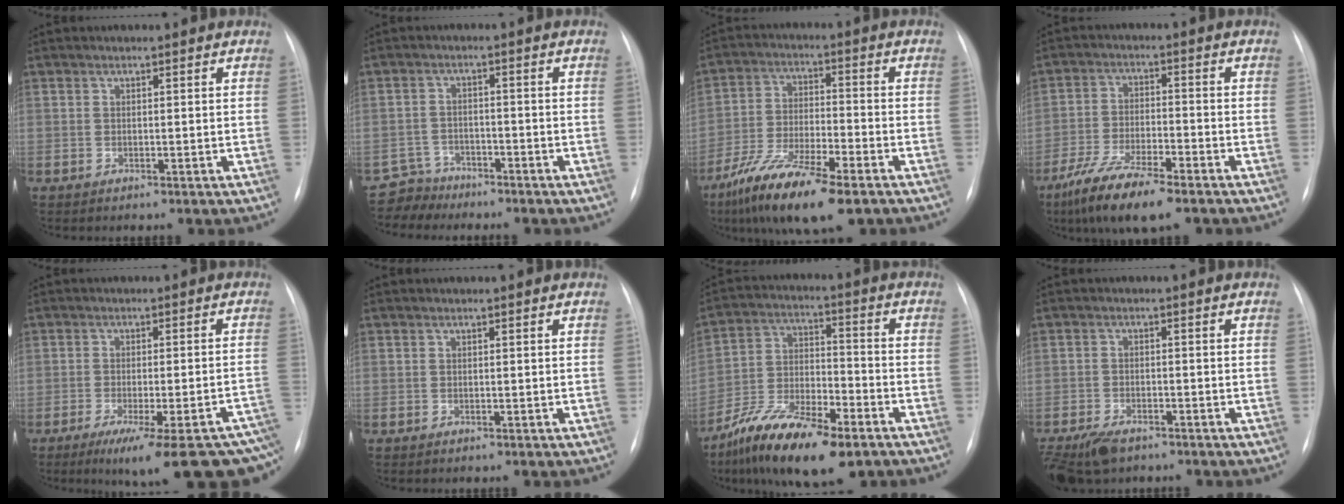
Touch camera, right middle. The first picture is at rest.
{"total": 3.8, "force": [-3.4, 1.2, -1.4], "torque": [0.026, -0.003, -0.062]}
{"total": 13.0, "force": [-8.5, 2.4, 9.5], "torque": [-0.182, -0.023, -0.148]}
{"total": 10.4, "force": [-7.3, 1.8, 7.2], "torque": [-0.140, -0.023, -0.130]}
{"total": 20.8, "force": [-15.6, 2.2, 13.5], "torque": [-0.104, -0.012, -0.195]}
{"total": 0.0}
{"total": 15.5, "force": [-10.4, 4.6, 10.6], "torque": [-0.197, -0.006, -0.182]}
{"total": 8.1, "force": [-6.1, 3.6, 4.0], "torque": [-0.080, -0.012, -0.100]}